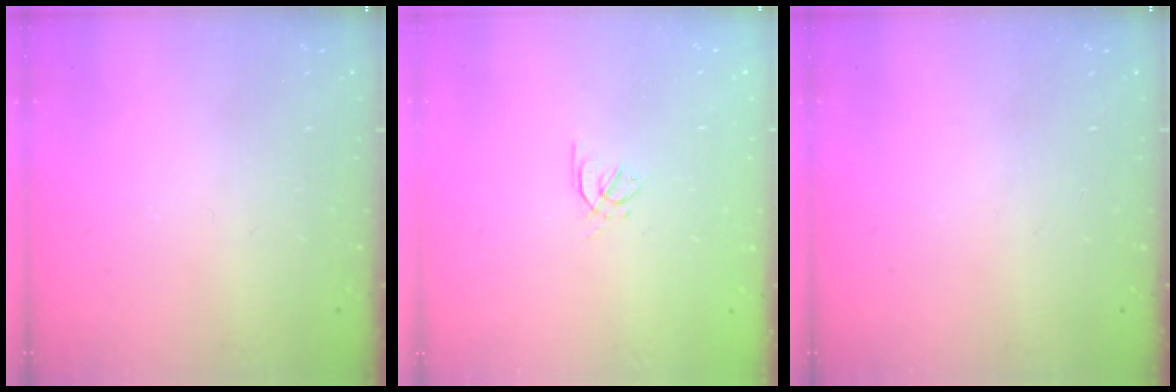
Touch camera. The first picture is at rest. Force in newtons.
{"total": 2.2, "press": 2.1, "slide": 0.7}
{"total": 0.0}